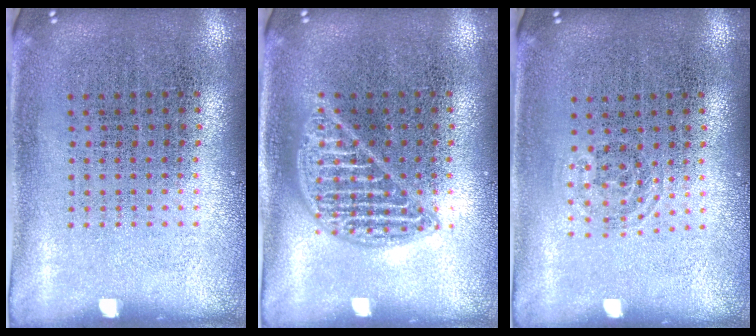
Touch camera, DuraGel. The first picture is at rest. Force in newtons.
{"total": 1.3, "press": 1.3, "slide": 0.1}
{"total": 0.7, "press": 0.5, "slide": 0.5}